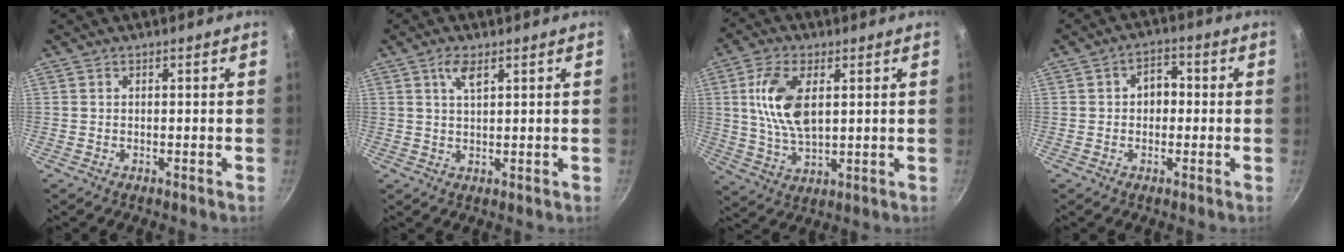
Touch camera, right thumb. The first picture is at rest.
{"total": 3.5, "force": [1.8, 1.3, 2.8], "torque": [-0.049, -0.006, 0.035]}
{"total": 11.7, "force": [2.8, 6.1, 9.7], "torque": [-0.181, -0.008, 0.056]}
{"total": 4.8, "force": [0.1, 3.7, 3.1], "torque": [-0.014, 0.014, -0.003]}